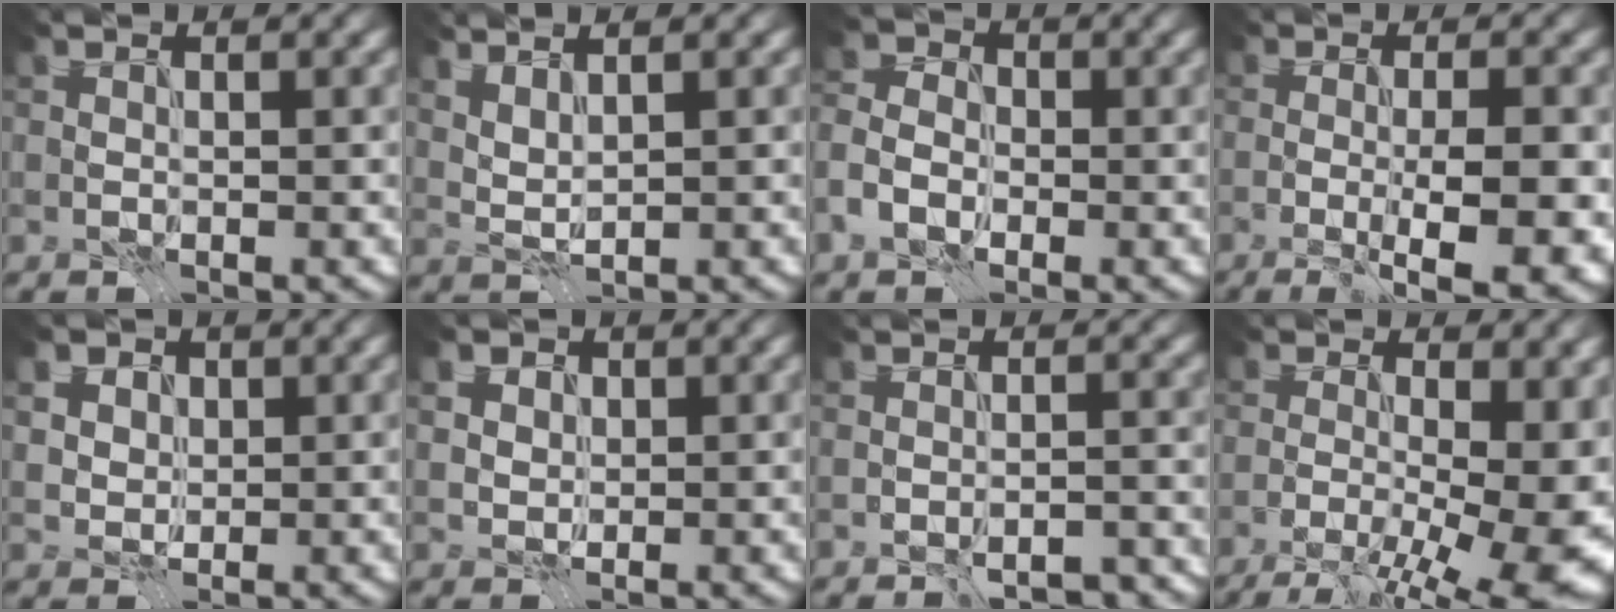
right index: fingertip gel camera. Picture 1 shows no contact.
{"total": 2.2, "force": [1.5, 0.6, 1.5], "torque": [-0.029, 0.004, 0.029]}
{"total": 4.4, "force": [-1.5, 3.6, 2.2], "torque": [-0.035, 0.006, -0.030]}
{"total": 7.3, "force": [-2.3, 1.7, 6.8], "torque": [-0.083, -0.011, -0.028]}
{"total": 3.8, "force": [1.8, 2.8, 1.6], "torque": [-0.042, 0.006, 0.038]}
{"total": 2.0, "force": [0.7, 1.7, 0.8], "torque": [-0.014, 0.003, 0.011]}
{"total": 2.7, "force": [-2.1, 0.6, 1.5], "torque": [-0.007, 0.002, -0.029]}
{"total": 13.5, "force": [-1.6, 5.5, 12.2], "torque": [-0.127, -0.005, -0.012]}